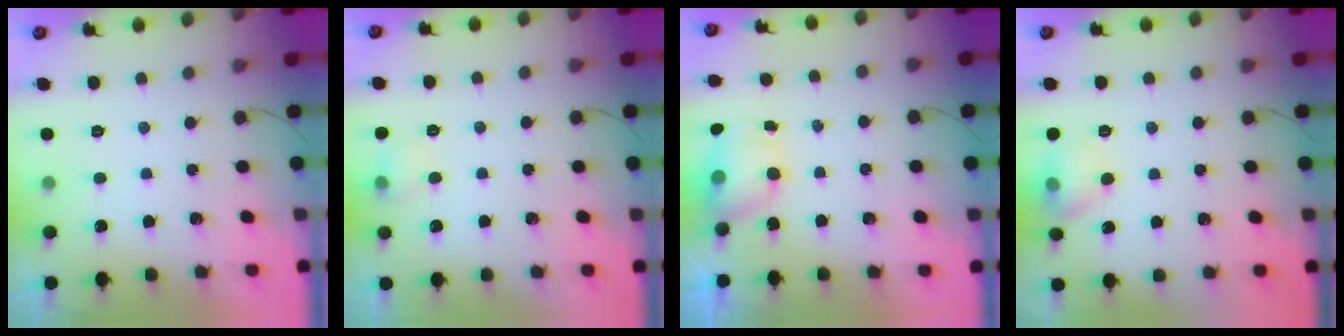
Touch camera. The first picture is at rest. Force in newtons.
{"total": 5.5, "press": 5.3, "slide": 1.4}
{"total": 6.4, "press": 6.3, "slide": 0.8}
{"total": 8.2, "press": 8.1, "slide": 1.1}